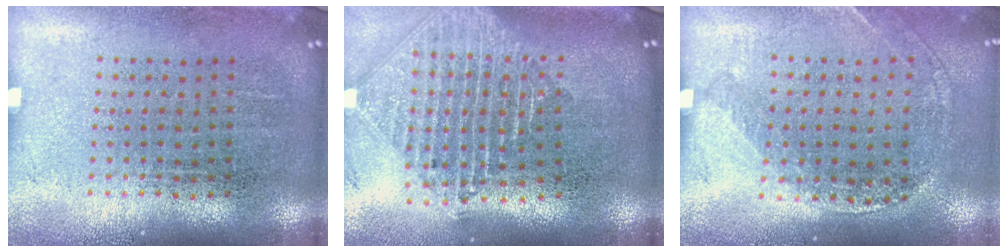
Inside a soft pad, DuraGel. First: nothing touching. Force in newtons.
{"total": 2.4, "press": 1.9, "slide": 1.5}
{"total": 1.2, "press": 1.2, "slide": 0.2}